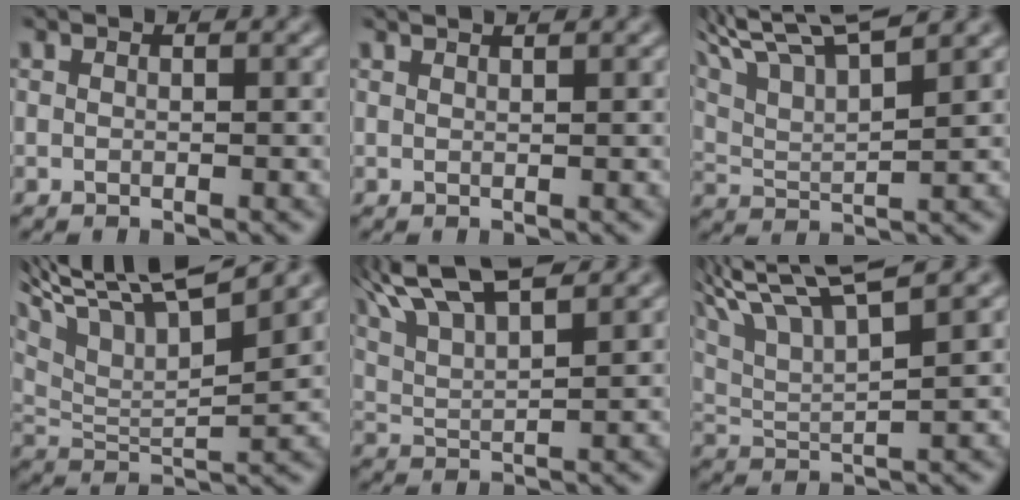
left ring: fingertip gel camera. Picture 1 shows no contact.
{"total": 1.6, "force": [1.3, 0.5, 0.8], "torque": [-0.002, 0.020, 0.002]}
{"total": 8.9, "force": [6.8, 2.0, 5.5], "torque": [-0.119, 0.030, 0.103]}
{"total": 11.4, "force": [7.5, 3.2, 8.0], "torque": [-0.173, 0.034, 0.124]}
{"total": 8.6, "force": [5.8, 2.4, 5.9], "torque": [-0.138, 0.033, 0.089]}
{"total": 8.2, "force": [6.0, 1.6, 5.5], "torque": [-0.117, 0.027, 0.101]}